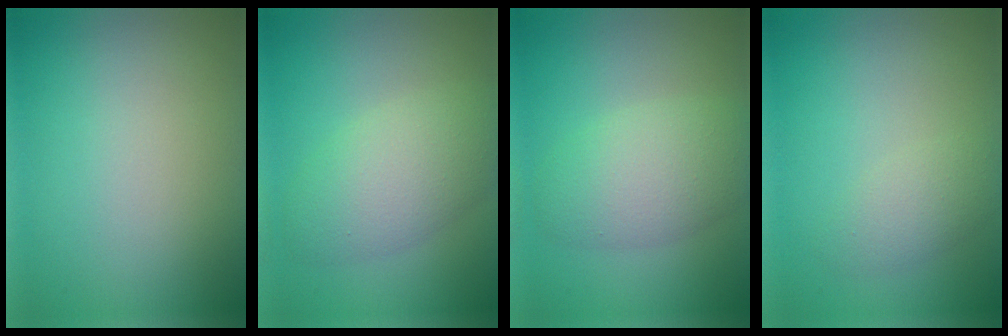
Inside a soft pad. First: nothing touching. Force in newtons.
{"total": 5.2, "press": 5.2, "slide": 0.2}
{"total": 4.9, "press": 4.9, "slide": 0.2}
{"total": 2.2, "press": 2.2, "slide": 0.1}